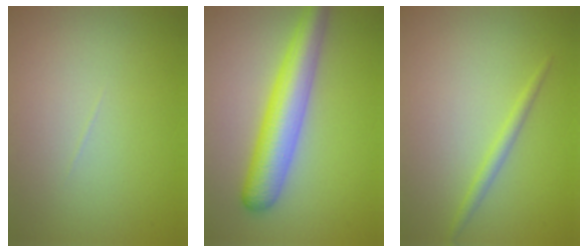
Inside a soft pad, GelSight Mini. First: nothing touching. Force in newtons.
{"total": 6.2, "press": 6.2, "slide": 0.1}
{"total": 1.4, "press": 1.4, "slide": 0.1}